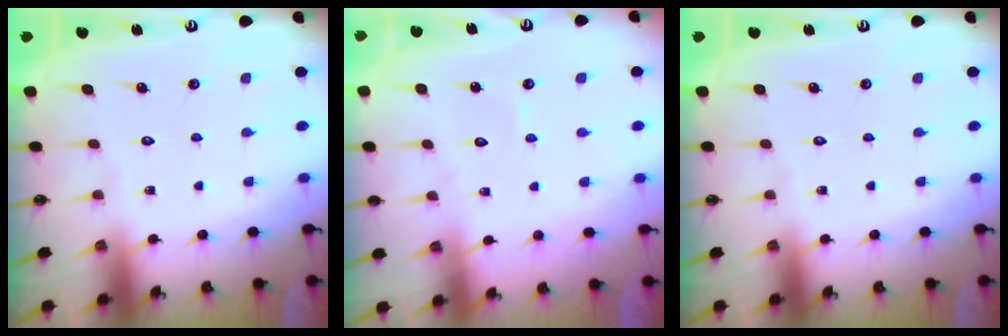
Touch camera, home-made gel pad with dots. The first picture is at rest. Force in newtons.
{"total": 3.4, "press": 3.4, "slide": 0.3}
{"total": 0.0}